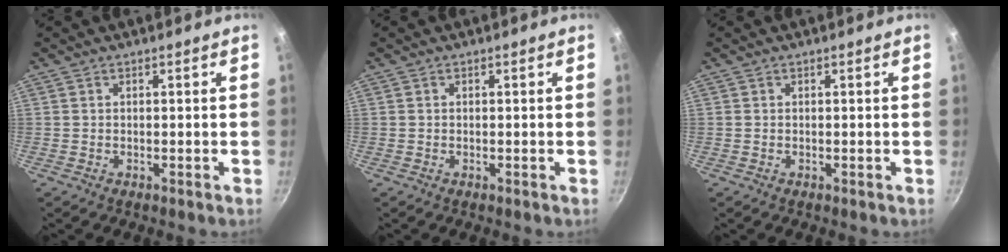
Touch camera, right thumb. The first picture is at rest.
{"total": 0.0}
{"total": 0.0}